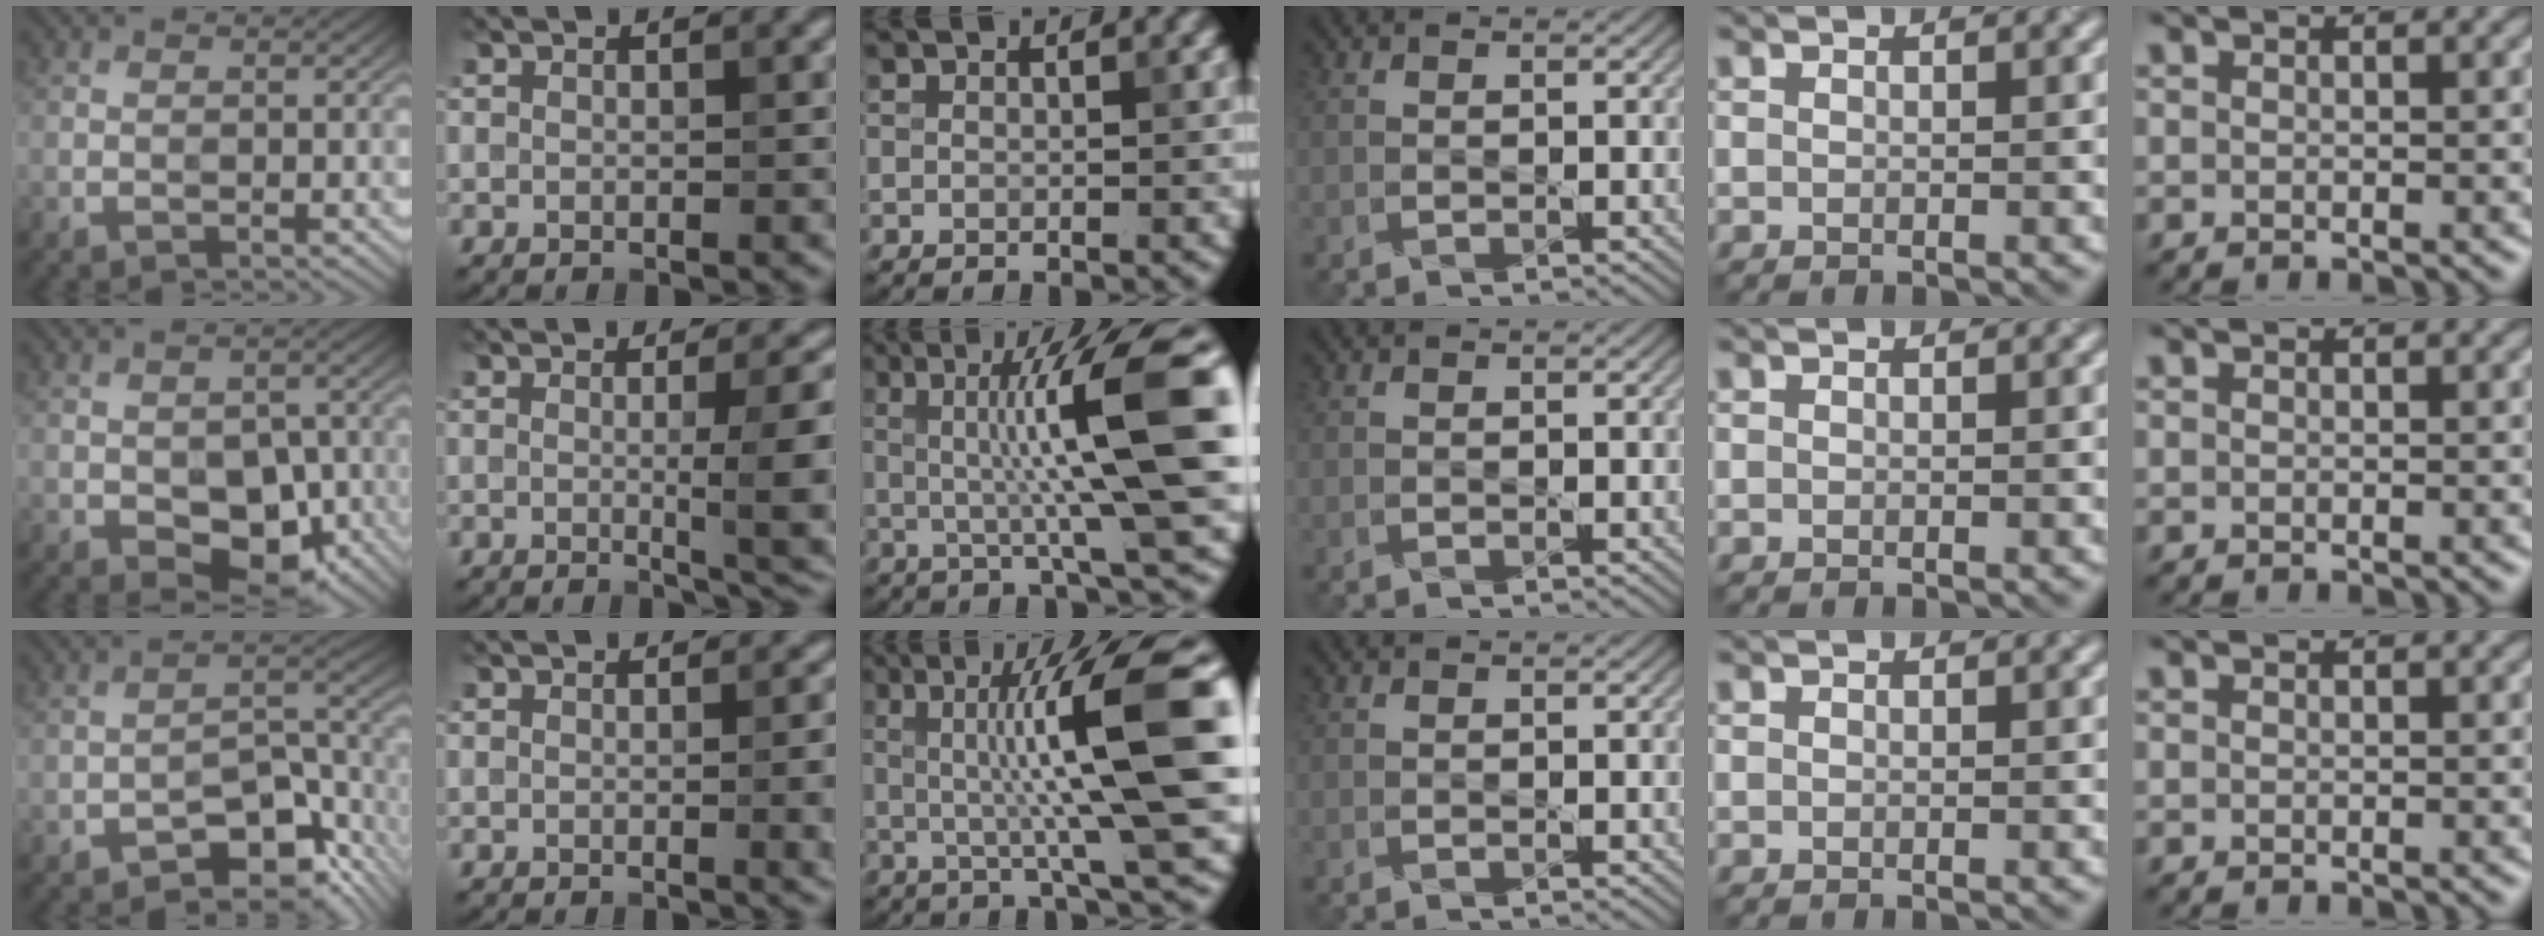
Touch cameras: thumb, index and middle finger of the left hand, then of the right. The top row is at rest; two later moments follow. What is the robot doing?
{"motion": "shake", "object": "plastic piggy bank"}